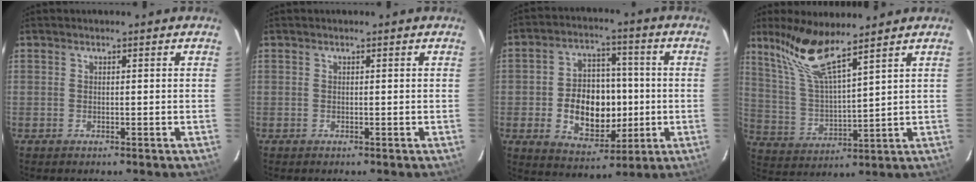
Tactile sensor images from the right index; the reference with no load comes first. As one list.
[{"total": 0.0}, {"total": 13.7, "force": [-2.1, 9.8, 9.3], "torque": [-0.189, 0.019, -0.014]}, {"total": 11.2, "force": [8.7, 0.7, 7.0], "torque": [-0.134, 0.004, 0.181]}]